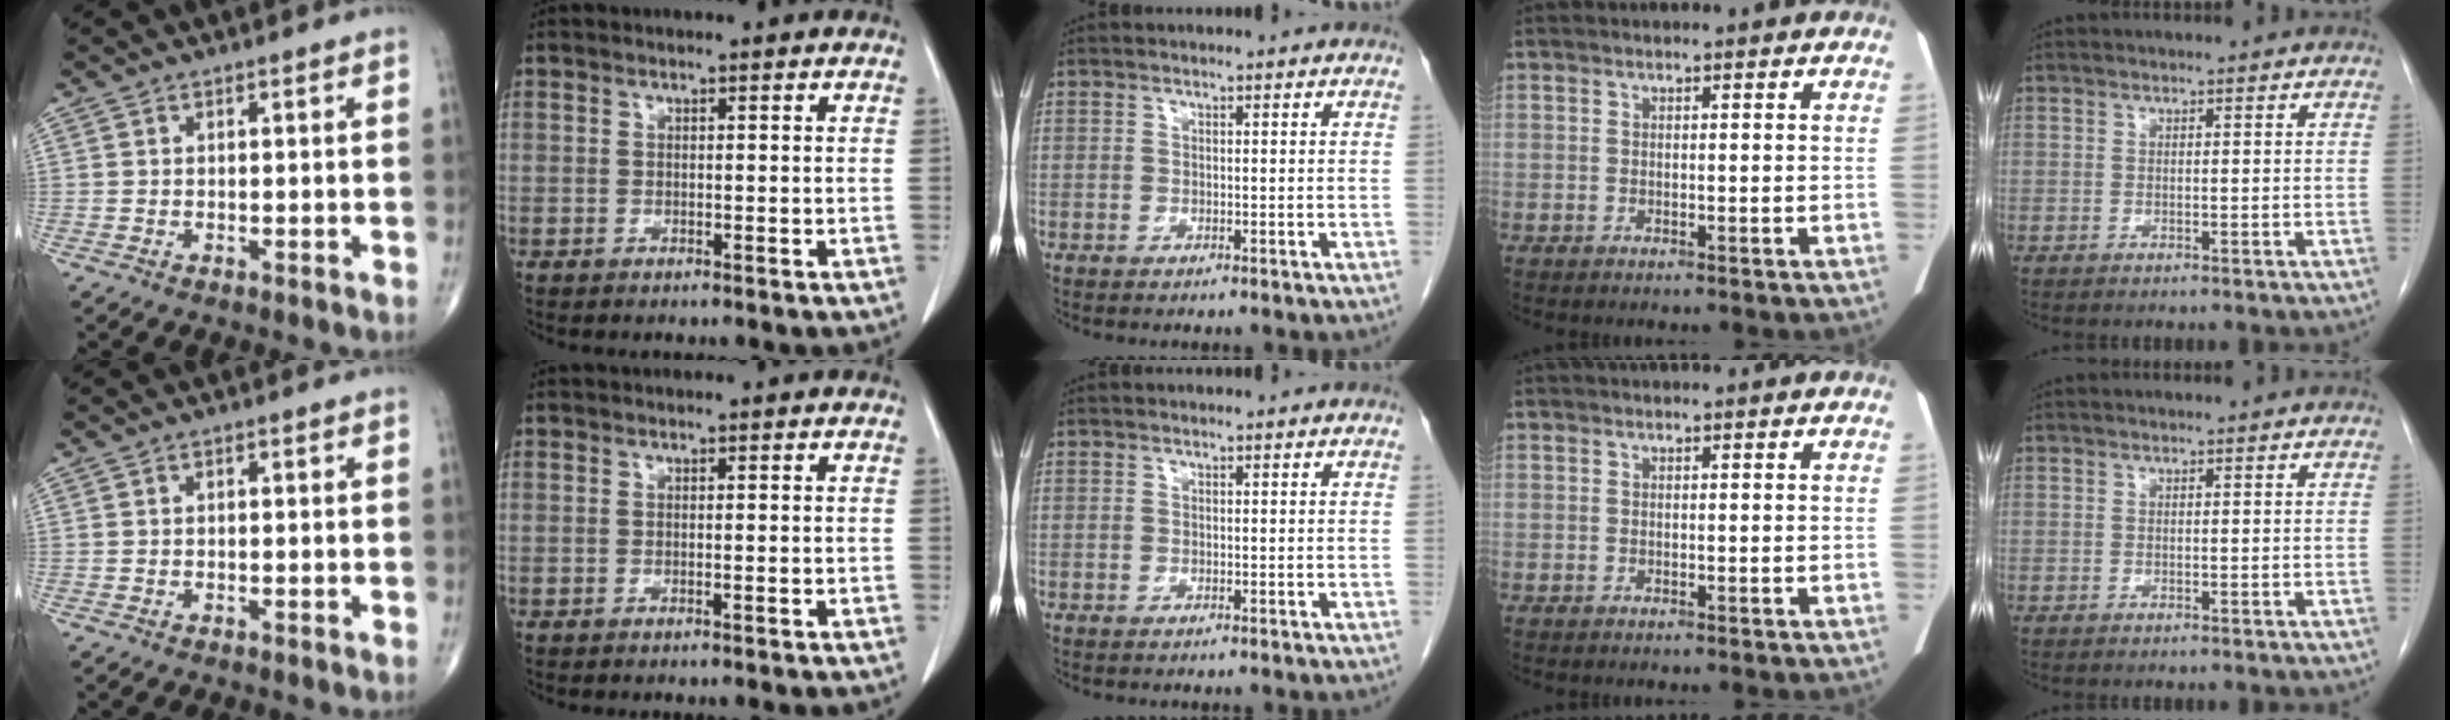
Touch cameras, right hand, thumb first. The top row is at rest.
{"thumb": {"total": 0.6, "force": [0.1, 0.3, 0.5], "torque": [-0.009, 0.004, 0.002]}, "index": {"total": 0.6, "force": [-0.2, 0.0, 0.5], "torque": [-0.013, 0.000, 0.002]}}